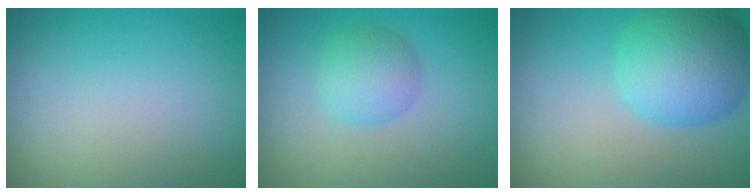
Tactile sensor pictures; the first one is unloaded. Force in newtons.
{"total": 2.9, "press": 2.9, "slide": 0.1}
{"total": 7.5, "press": 7.5, "slide": 0.3}